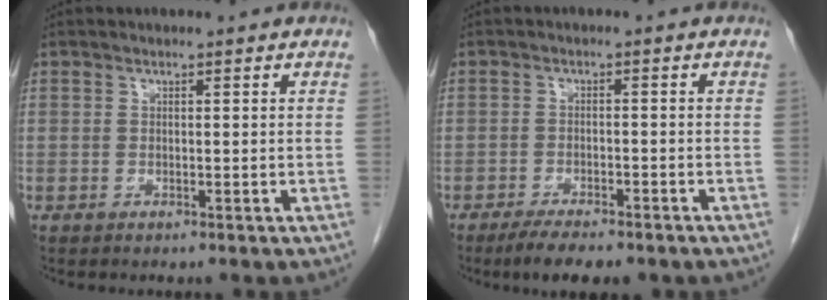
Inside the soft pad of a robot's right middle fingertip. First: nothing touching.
{"total": 6.3, "force": [-4.8, 1.6, 3.7], "torque": [-0.056, -0.010, -0.070]}